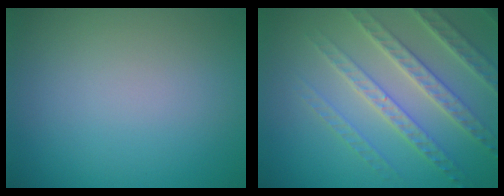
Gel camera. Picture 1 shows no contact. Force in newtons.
{"total": 6.1, "press": 4.9, "slide": 3.5}